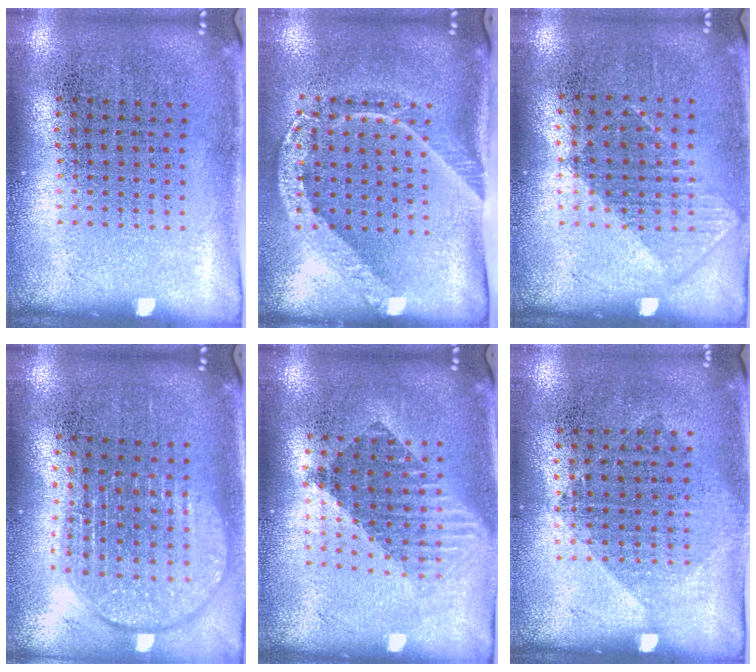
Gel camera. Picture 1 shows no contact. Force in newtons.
{"total": 2.0, "press": 1.4, "slide": 1.4}
{"total": 0.8, "press": 0.6, "slide": 0.4}
{"total": 1.9, "press": 1.5, "slide": 1.1}
{"total": 1.7, "press": 1.4, "slide": 0.9}
{"total": 1.0, "press": 0.9, "slide": 0.5}